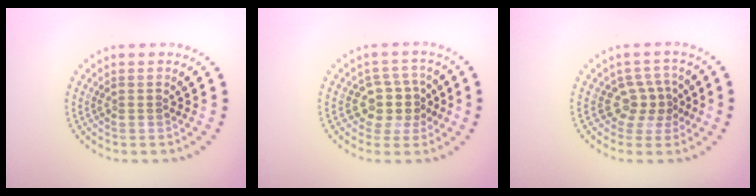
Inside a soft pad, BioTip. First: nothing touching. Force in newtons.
{"total": 3.1, "press": 2.6, "slide": 1.7}
{"total": 2.6, "press": 1.8, "slide": 1.8}